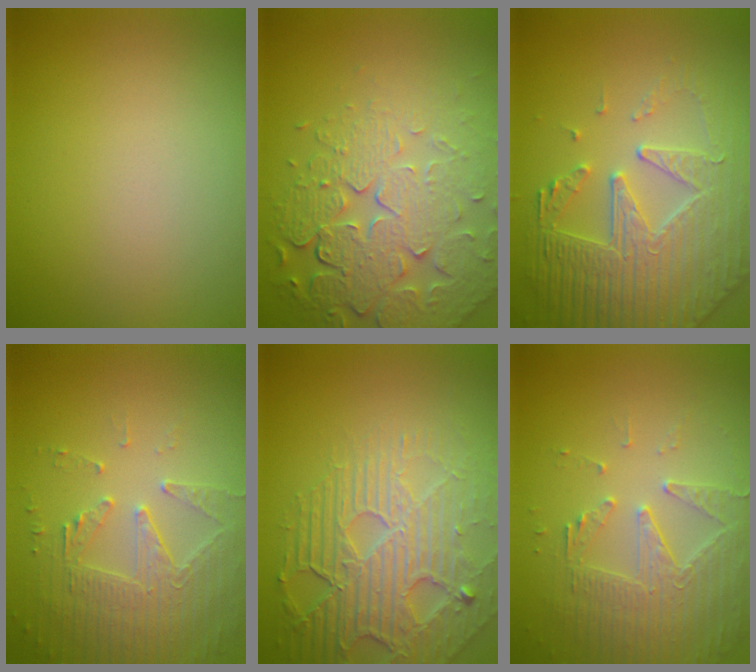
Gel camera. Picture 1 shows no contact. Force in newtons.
{"total": 8.1, "press": 5.8, "slide": 5.7}
{"total": 6.7, "press": 5.5, "slide": 3.8}
{"total": 4.1, "press": 3.6, "slide": 2.1}
{"total": 7.8, "press": 5.5, "slide": 5.6}
{"total": 3.9, "press": 3.6, "slide": 1.6}